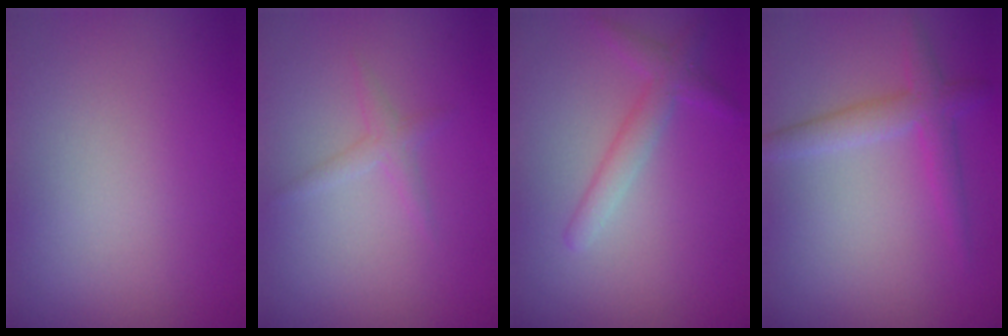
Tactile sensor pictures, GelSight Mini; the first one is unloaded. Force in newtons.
{"total": 1.2, "press": 1.2, "slide": 0.1}
{"total": 2.3, "press": 2.3, "slide": 0.1}
{"total": 2.8, "press": 2.8, "slide": 0.1}